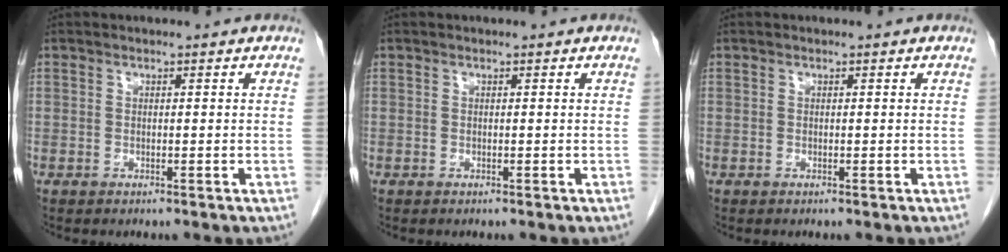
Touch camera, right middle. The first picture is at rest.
{"total": 0.0}
{"total": 0.0}